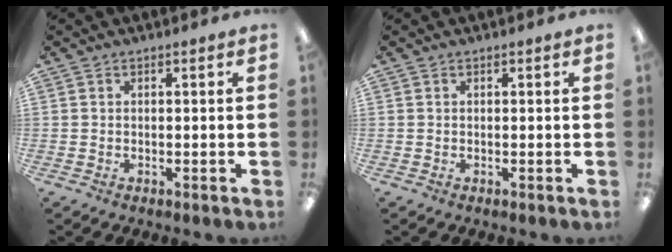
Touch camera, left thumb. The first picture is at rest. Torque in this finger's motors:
{"motor_torque": [-0.01, 0.01, -0.02, 0.02, 0.00]}